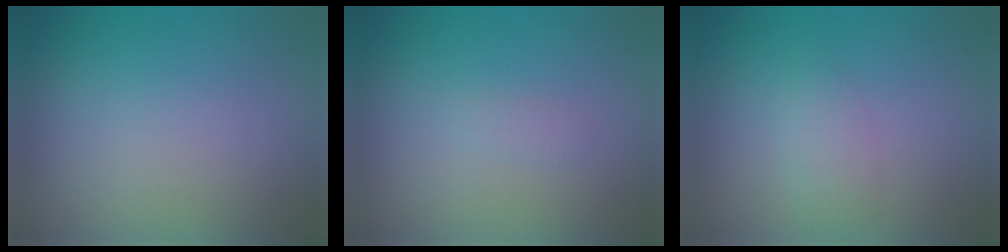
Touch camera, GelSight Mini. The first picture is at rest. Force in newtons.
{"total": 0.5, "press": 0.5, "slide": 0.0}
{"total": 1.8, "press": 1.8, "slide": 0.1}